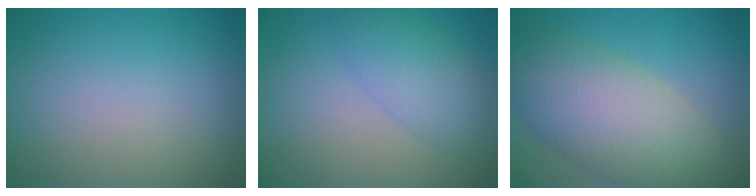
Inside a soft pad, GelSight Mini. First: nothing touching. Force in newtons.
{"total": 3.8, "press": 3.8, "slide": 0.1}
{"total": 9.1, "press": 9.1, "slide": 0.3}